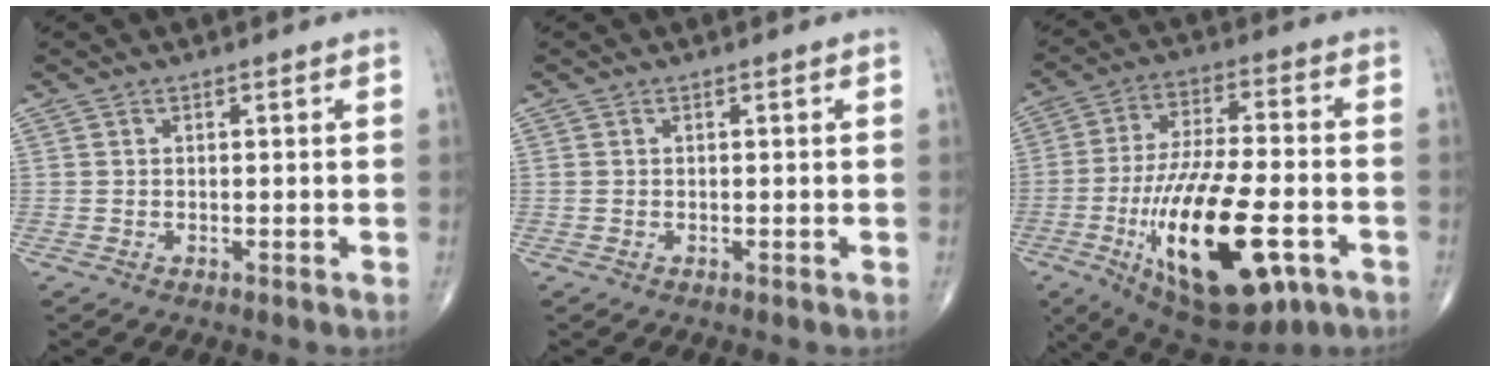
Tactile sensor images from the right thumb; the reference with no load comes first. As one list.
[{"total": 0.0}, {"total": 24.2, "force": [-8.1, 9.4, 20.8], "torque": [-0.394, 0.007, -0.119]}]